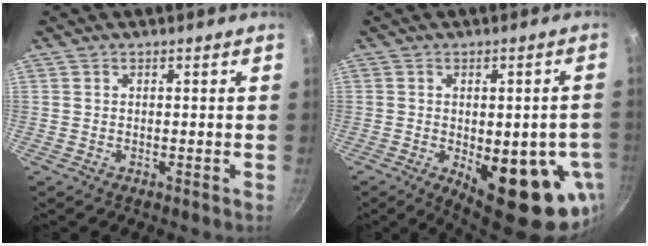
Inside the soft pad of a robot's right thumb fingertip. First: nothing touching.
{"total": 18.5, "force": [-5.5, 7.7, 15.9], "torque": [-0.162, -0.004, -0.056]}